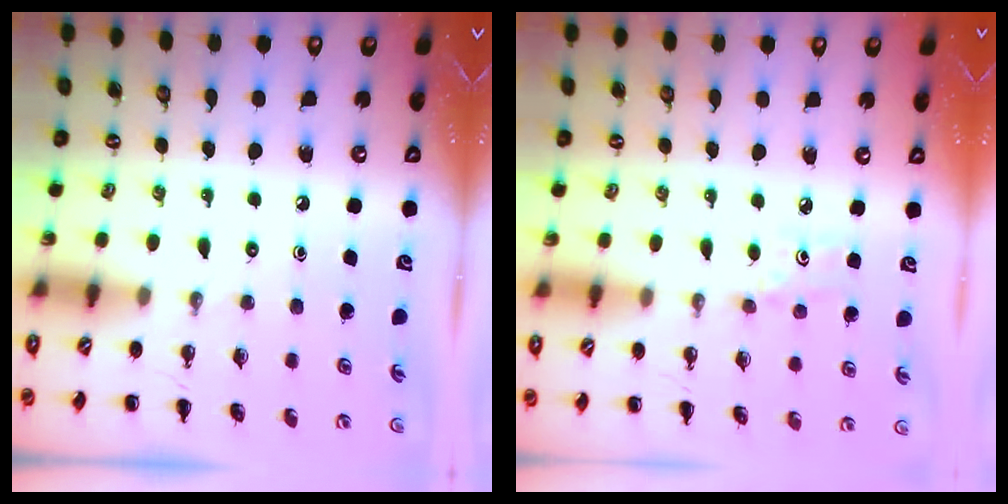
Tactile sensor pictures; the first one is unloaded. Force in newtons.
{"total": 3.3, "press": 3.1, "slide": 1.0}